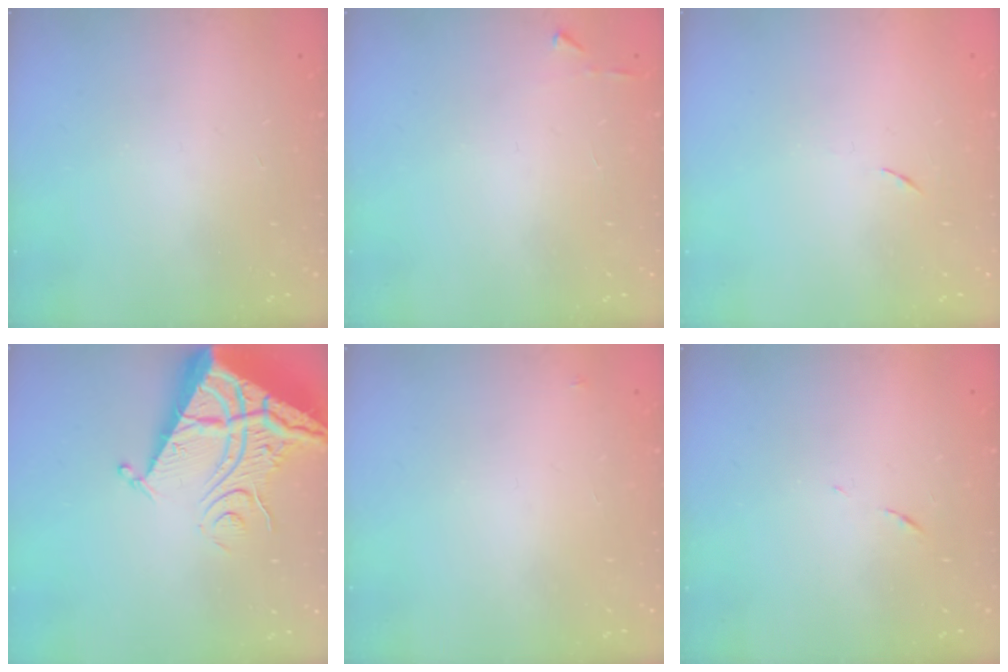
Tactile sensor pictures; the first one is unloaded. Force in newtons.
{"total": 3.2, "press": 3.2, "slide": 0.4}
{"total": 3.8, "press": 3.7, "slide": 0.7}
{"total": 12.7, "press": 12.6, "slide": 1.2}
{"total": 2.6, "press": 2.6, "slide": 0.2}
{"total": 5.0, "press": 5.0, "slide": 0.3}